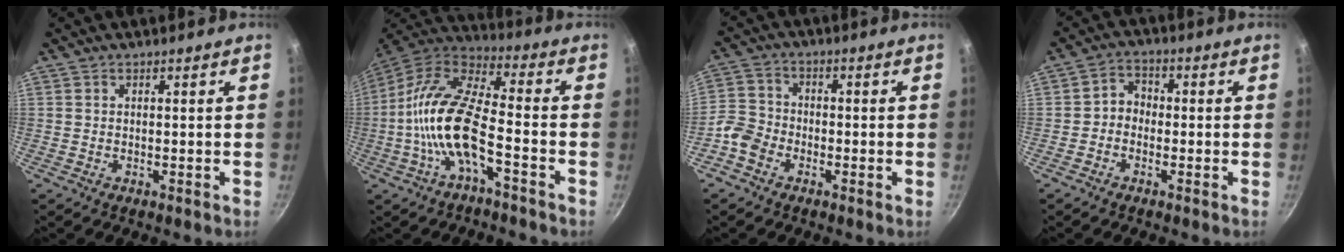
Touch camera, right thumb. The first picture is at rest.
{"total": 15.6, "force": [-4.7, 5.8, 13.7], "torque": [-0.266, 0.043, -0.105]}
{"total": 5.3, "force": [-3.0, 3.9, 2.0], "torque": [-0.027, 0.030, -0.071]}
{"total": 3.7, "force": [-0.9, 3.1, 1.8], "torque": [-0.011, 0.018, -0.028]}